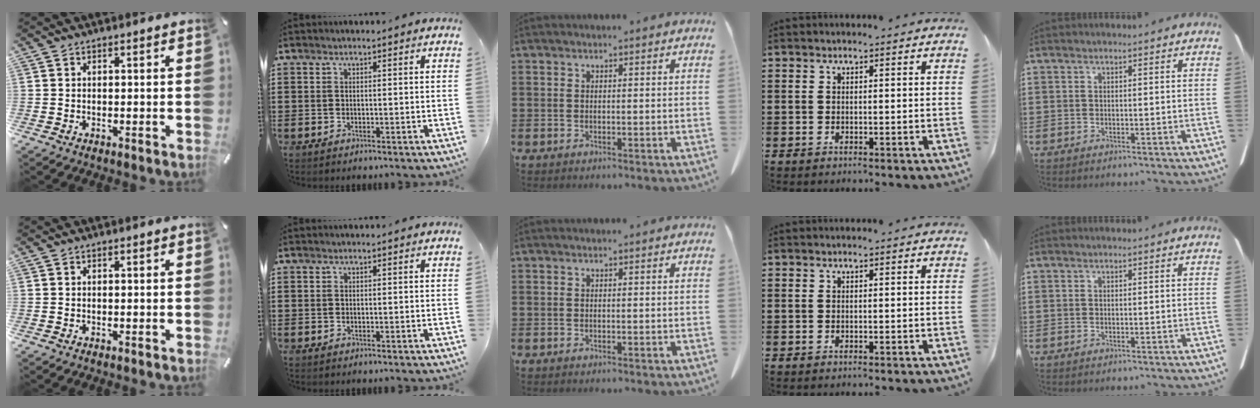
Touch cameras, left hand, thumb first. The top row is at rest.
{}